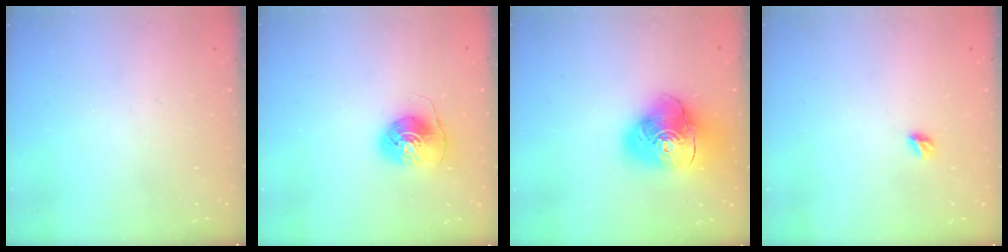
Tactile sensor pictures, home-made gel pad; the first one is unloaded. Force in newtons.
{"total": 8.3, "press": 8.3, "slide": 0.4}
{"total": 18.0, "press": 17.8, "slide": 2.4}
{"total": 5.1, "press": 5.1, "slide": 0.5}